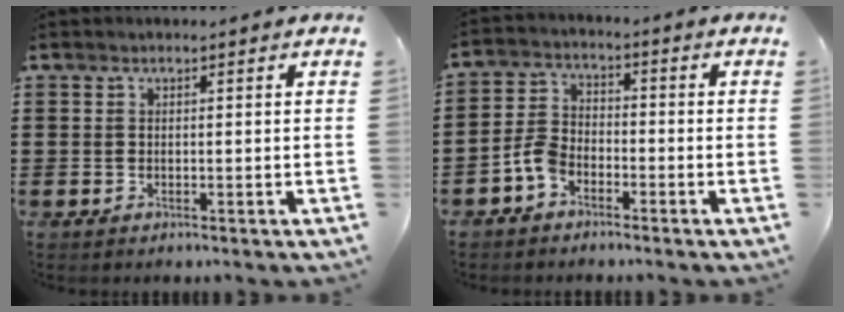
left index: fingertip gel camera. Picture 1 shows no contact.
{"total": 4.5, "force": [-2.7, 2.5, 2.4], "torque": [-0.065, 0.007, -0.057]}